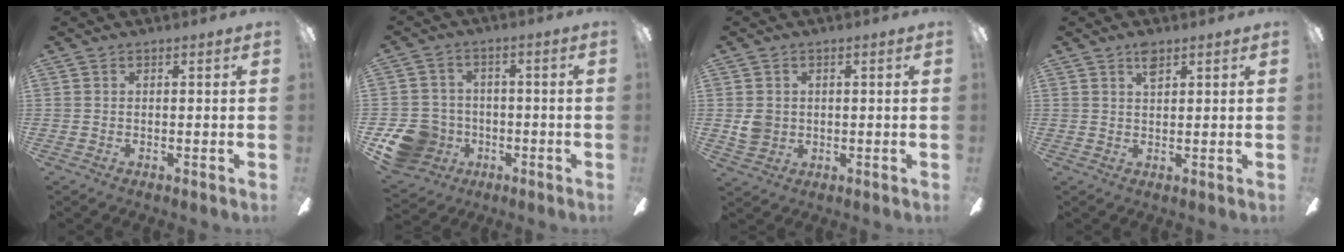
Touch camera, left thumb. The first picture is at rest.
{"total": 10.7, "force": [-4.5, 9.1, 3.5], "torque": [-0.084, 0.032, -0.074]}
{"total": 4.1, "force": [0.4, 3.8, 1.7], "torque": [-0.017, 0.003, 0.008]}
{"total": 3.0, "force": [2.0, 1.3, 1.9], "torque": [-0.035, -0.001, 0.035]}